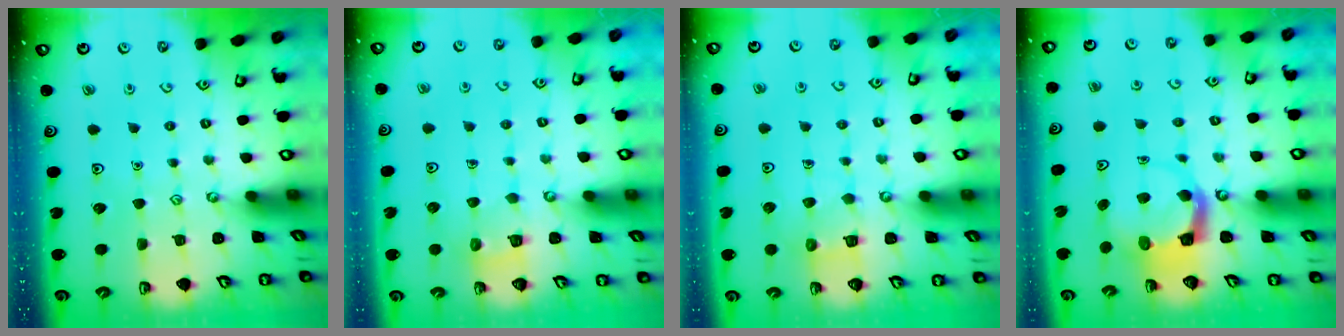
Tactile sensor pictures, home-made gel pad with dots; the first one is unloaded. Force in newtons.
{"total": 2.2, "press": 2.2, "slide": 0.1}
{"total": 5.2, "press": 5.2, "slide": 0.5}
{"total": 3.9, "press": 3.9, "slide": 0.3}